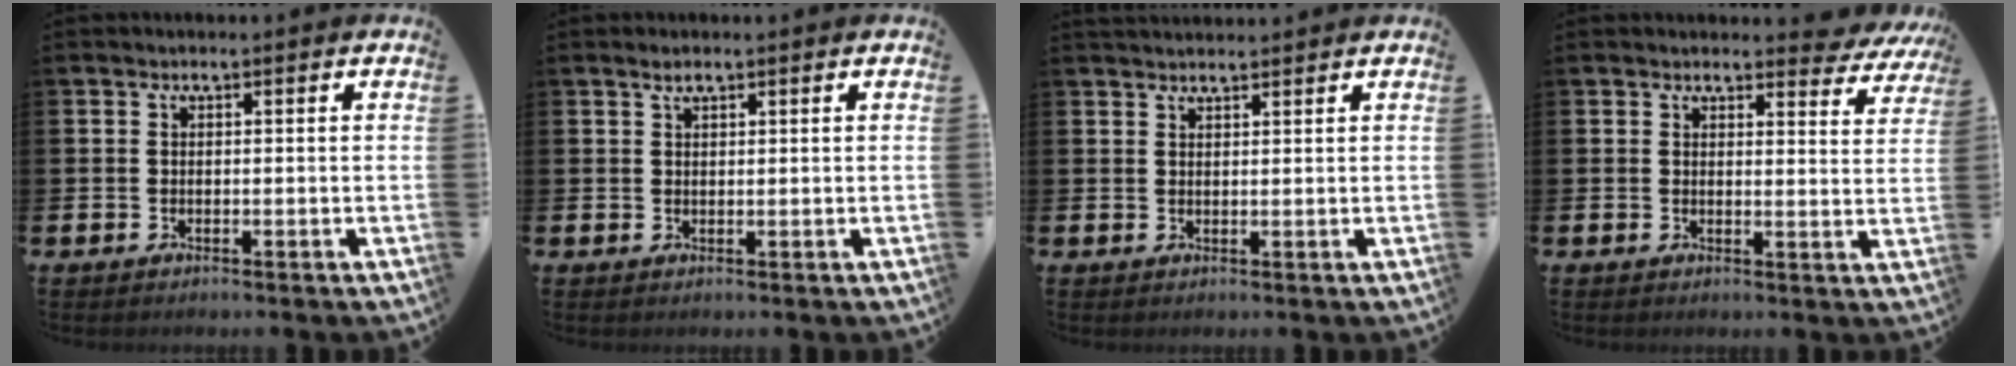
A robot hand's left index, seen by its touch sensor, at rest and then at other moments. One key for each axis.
{"total": 1.4, "fx": 1.2, "fy": 0.5, "fz": 0.7, "tx": 0.000, "ty": -0.002, "tz": 0.017}
{"total": 2.0, "fx": 2.0, "fy": 0.3, "fz": 0.1, "tx": 0.010, "ty": -0.011, "tz": 0.033}
{"total": 3.0, "fx": 2.9, "fy": 0.8, "fz": 0.4, "tx": 0.007, "ty": -0.020, "tz": 0.046}